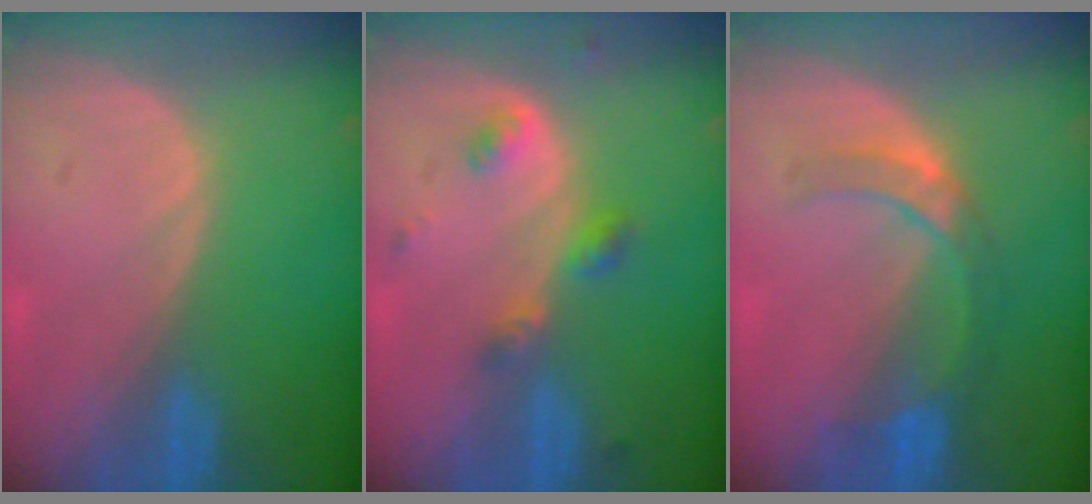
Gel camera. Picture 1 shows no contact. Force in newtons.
{"total": 4.4, "press": 4.0, "slide": 1.9}
{"total": 5.0, "press": 4.9, "slide": 1.0}